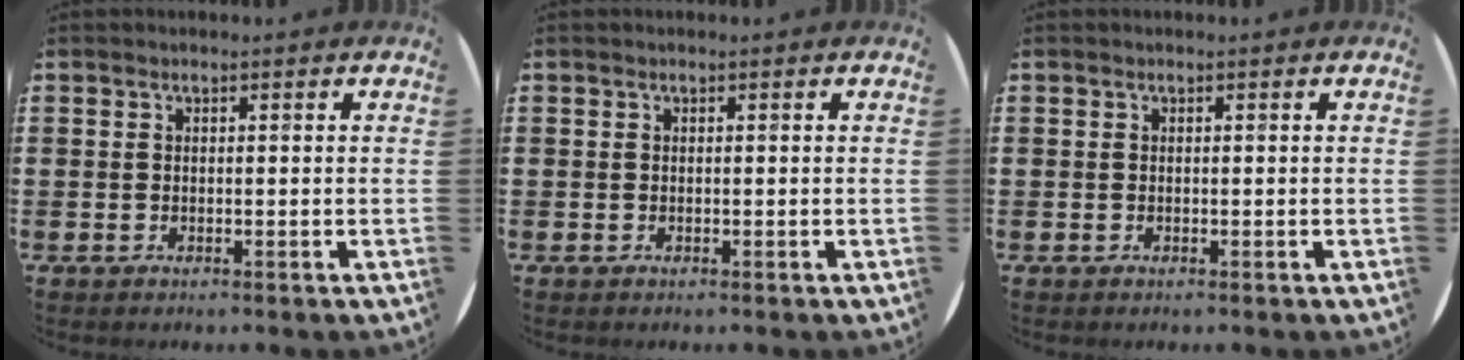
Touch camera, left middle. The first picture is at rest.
{"total": 0.0}
{"total": 0.0}